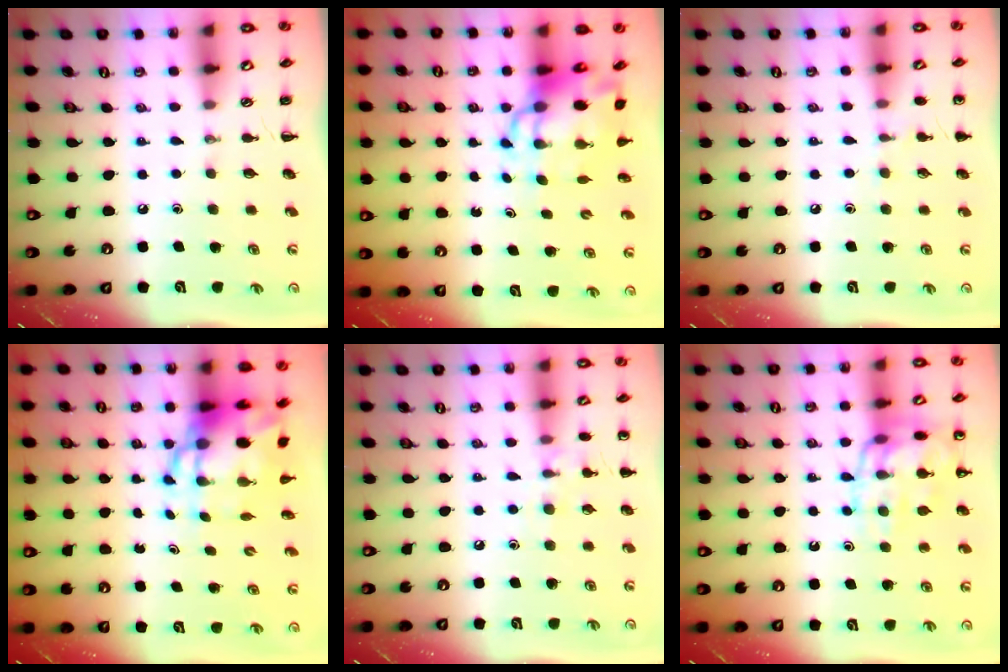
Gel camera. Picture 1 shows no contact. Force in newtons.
{"total": 9.5, "press": 9.1, "slide": 2.8}
{"total": 5.8, "press": 5.5, "slide": 1.7}
{"total": 9.2, "press": 8.9, "slide": 2.3}
{"total": 8.0, "press": 7.7, "slide": 2.1}
{"total": 15.2, "press": 15.1, "slide": 1.6}